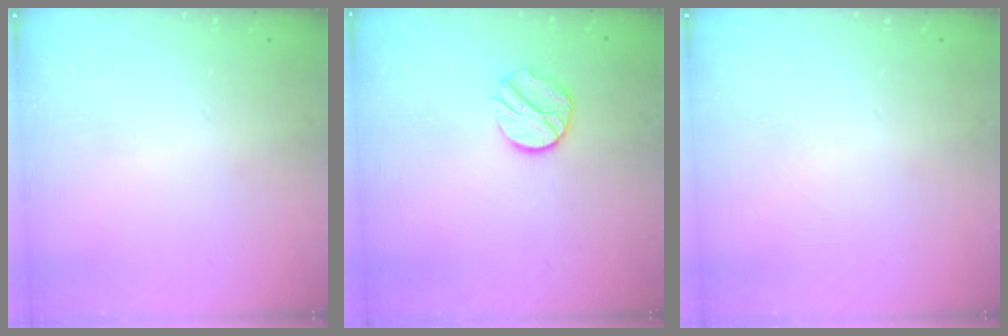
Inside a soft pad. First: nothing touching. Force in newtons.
{"total": 9.4, "press": 9.4, "slide": 0.2}
{"total": 0.0}